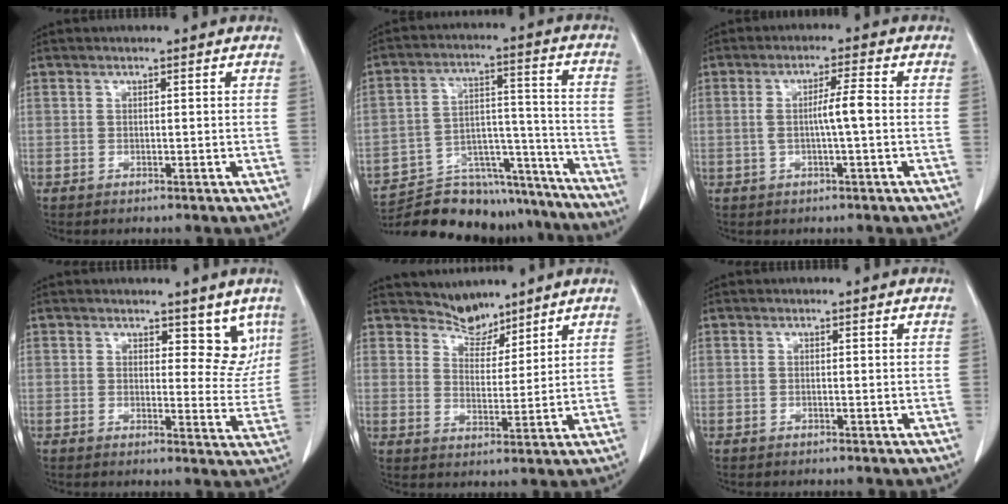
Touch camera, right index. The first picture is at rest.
{"total": 20.9, "force": [-19.3, 6.6, 4.7], "torque": [-0.075, 0.039, -0.280]}
{"total": 4.3, "force": [-0.3, -0.1, 4.2], "torque": [-0.073, 0.005, -0.005]}
{"total": 5.8, "force": [4.0, 3.3, 2.7], "torque": [-0.006, -0.015, 0.045]}
{"total": 4.8, "force": [4.4, 1.8, 0.2], "torque": [0.000, 0.000, 0.082]}
{"total": 0.0}